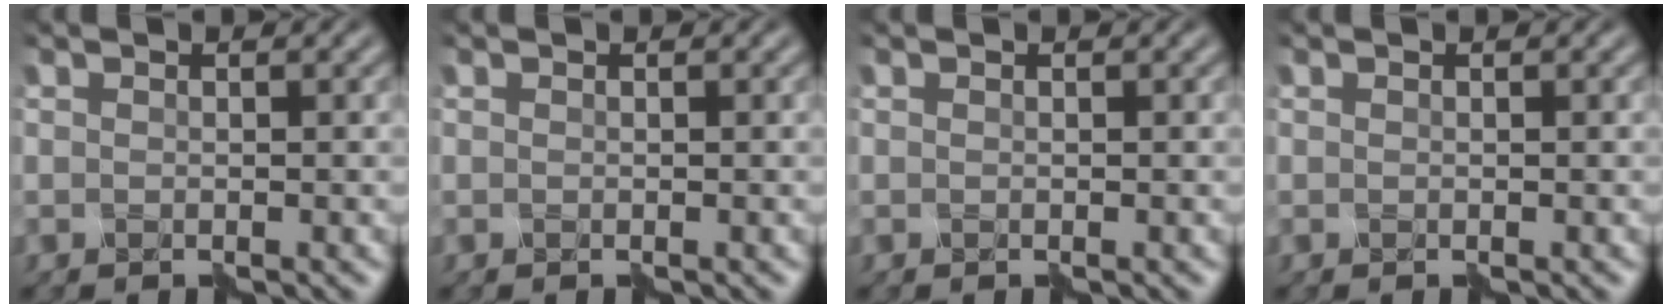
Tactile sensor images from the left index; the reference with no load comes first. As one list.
[{"total": 0.0}, {"total": 0.0}, {"total": 0.0}]